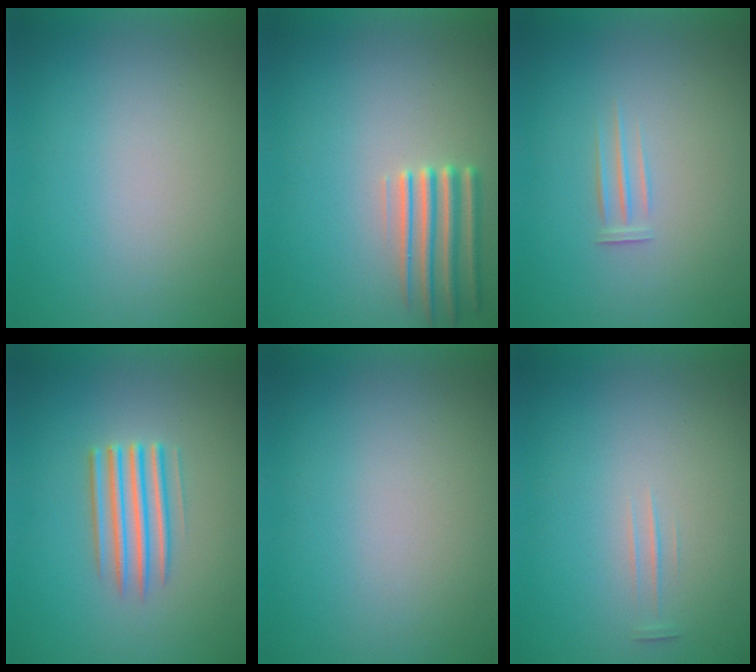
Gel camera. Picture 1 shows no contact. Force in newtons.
{"total": 2.3}
{"total": 1.9}
{"total": 3.6}
{"total": 0.0}
{"total": 1.1}